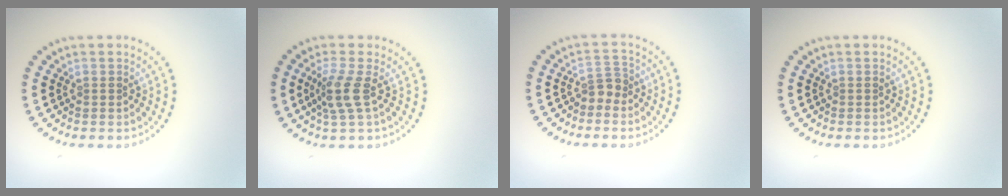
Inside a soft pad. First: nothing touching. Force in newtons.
{"total": 2.5, "press": 1.9, "slide": 1.7}
{"total": 1.8, "press": 1.3, "slide": 1.3}
{"total": 0.0}